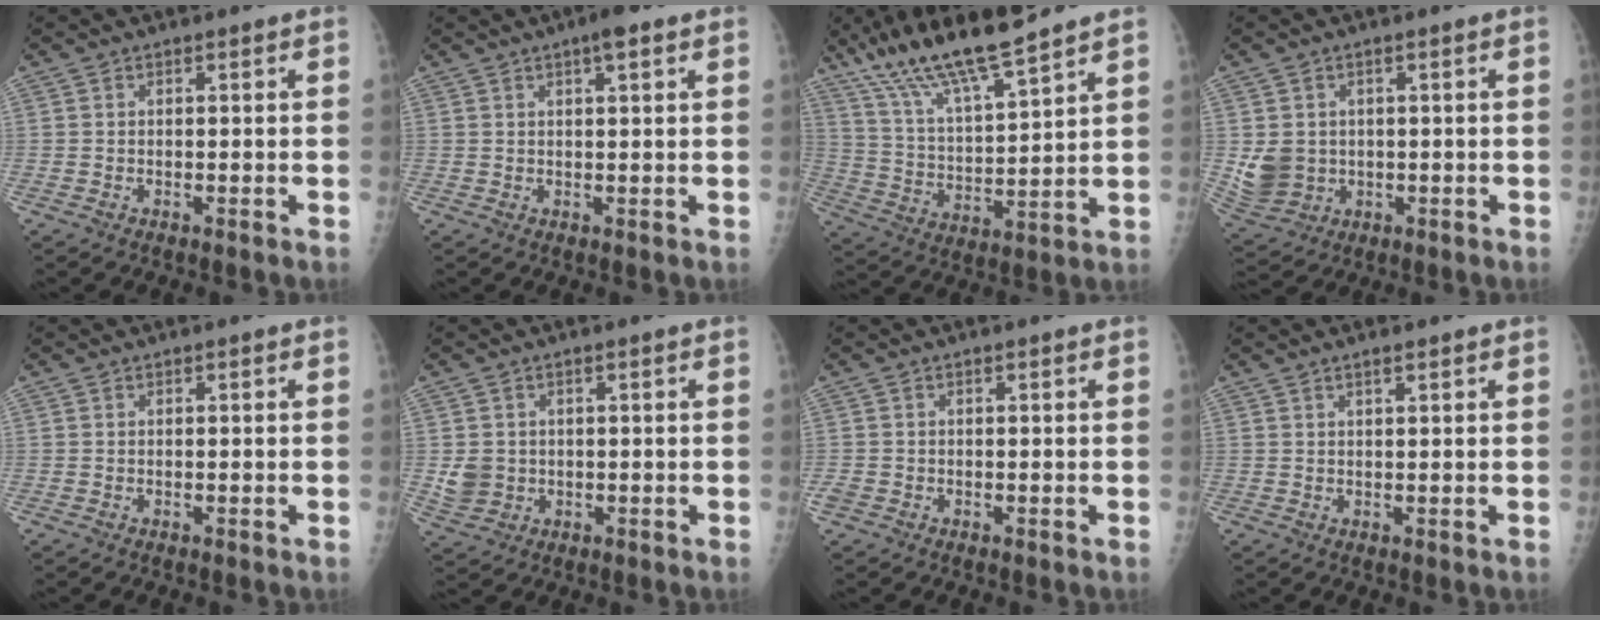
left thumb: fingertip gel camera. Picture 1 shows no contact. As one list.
[{"total": 3.9, "force": [2.2, 0.9, 3.1], "torque": [-0.044, 0.000, 0.029]}, {"total": 15.8, "force": [12.3, 2.1, 9.7], "torque": [-0.170, -0.056, 0.233]}, {"total": 6.5, "force": [0.5, 5.7, 3.2], "torque": [-0.050, -0.008, 0.026]}, {"total": 0.0}, {"total": 4.2, "force": [0.1, 3.8, 1.8], "torque": [-0.026, -0.003, 0.013]}, {"total": 1.4, "force": [-0.4, 1.2, 0.7], "torque": [-0.013, 0.000, -0.007]}, {"total": 1.6, "force": [1.2, 0.3, 1.1], "torque": [-0.018, -0.005, 0.020]}]